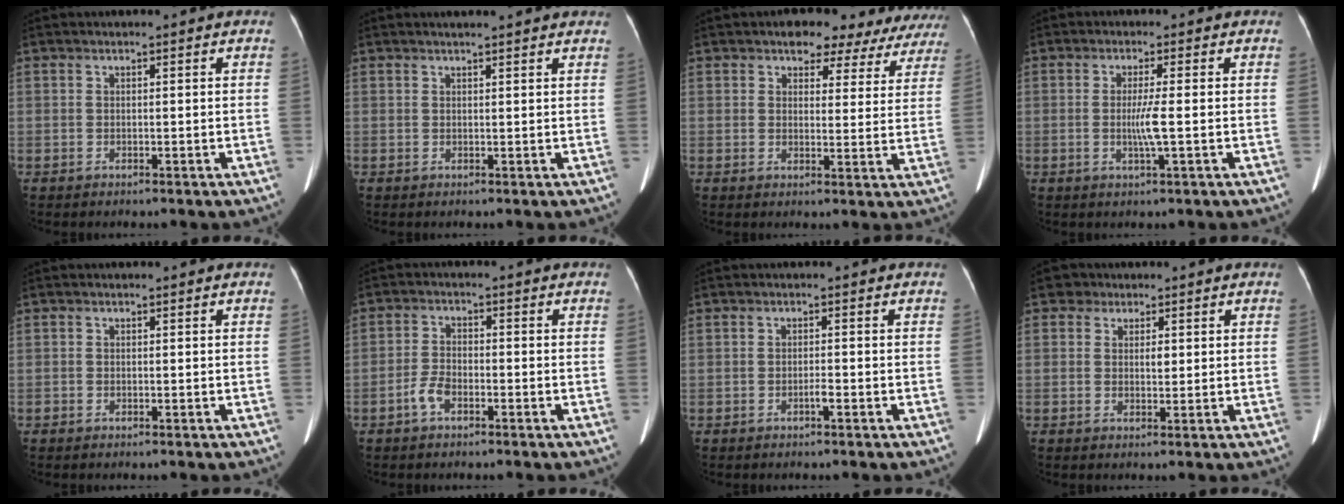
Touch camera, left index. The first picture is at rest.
{"total": 5.8, "force": [5.2, 0.4, 2.6], "torque": [-0.034, 0.022, 0.056]}
{"total": 12.9, "force": [11.1, 5.3, 3.8], "torque": [-0.007, 0.000, 0.103]}
{"total": 3.5, "force": [-0.4, -0.5, 3.4], "torque": [-0.070, -0.007, -0.007]}
{"total": 0.0}
{"total": 3.2, "force": [-2.2, 1.4, 2.0], "torque": [-0.047, 0.001, -0.042]}
{"total": 1.0, "force": [-0.8, 0.0, 0.6], "torque": [-0.015, -0.004, -0.014]}
{"total": 3.1, "force": [1.3, 2.6, 1.2], "torque": [-0.018, 0.004, 0.020]}